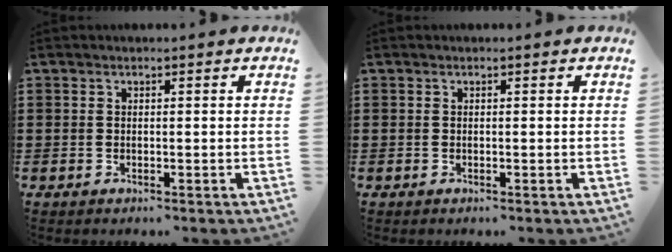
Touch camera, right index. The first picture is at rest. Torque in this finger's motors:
{"motor_torque": [-0.62, 0.63, 0.00, 0.00]}